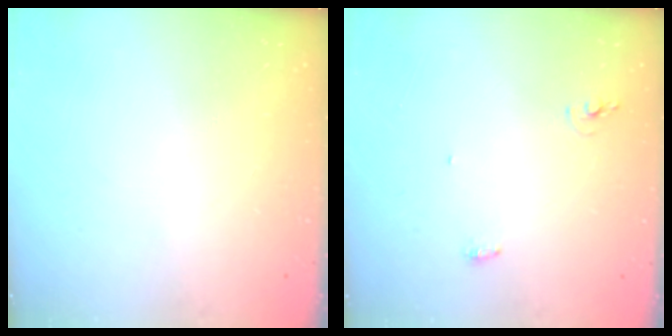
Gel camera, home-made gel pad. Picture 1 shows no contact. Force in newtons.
{"total": 7.7, "press": 4.3, "slide": 6.3}